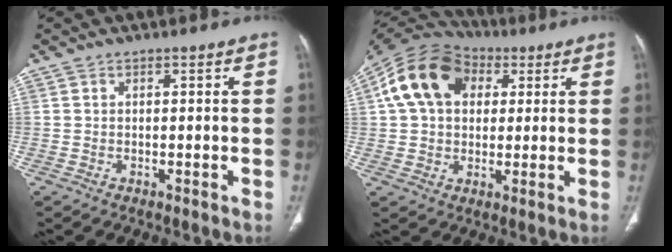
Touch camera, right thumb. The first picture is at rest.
{"total": 16.4, "force": [4.5, 11.8, 10.5], "torque": [-0.183, 0.021, 0.069]}